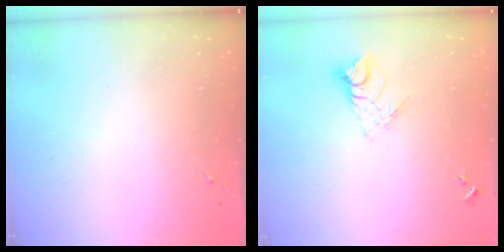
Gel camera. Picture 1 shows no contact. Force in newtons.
{"total": 7.9, "press": 7.9, "slide": 0.5}